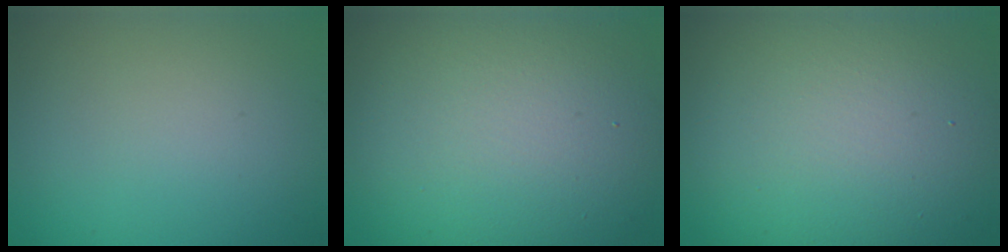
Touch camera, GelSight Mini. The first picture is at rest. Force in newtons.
{"total": 14.9, "press": 14.9, "slide": 1.0}
{"total": 17.8, "press": 17.8, "slide": 0.6}